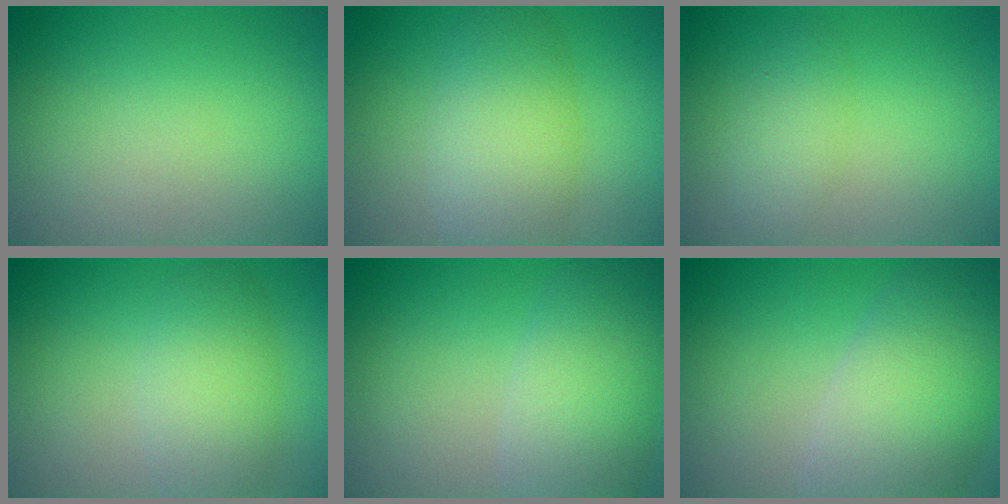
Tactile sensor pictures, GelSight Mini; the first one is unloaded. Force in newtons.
{"total": 6.3, "press": 6.3, "slide": 0.3}
{"total": 2.2, "press": 2.2, "slide": 0.1}
{"total": 4.5, "press": 4.5, "slide": 0.2}
{"total": 7.1, "press": 7.0, "slide": 0.4}
{"total": 9.3, "press": 9.2, "slide": 0.8}